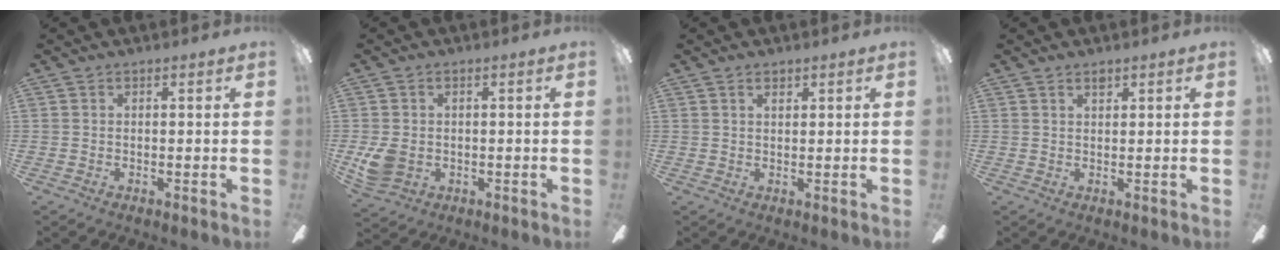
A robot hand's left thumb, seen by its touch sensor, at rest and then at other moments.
{"total": 6.3, "force": [-0.8, 4.8, 4.0], "torque": [-0.085, 0.004, -0.015]}
{"total": 1.6, "force": [1.1, 0.7, 0.9], "torque": [-0.012, -0.002, 0.019]}
{"total": 1.4, "force": [1.2, 0.5, 0.5], "torque": [-0.003, -0.004, 0.020]}